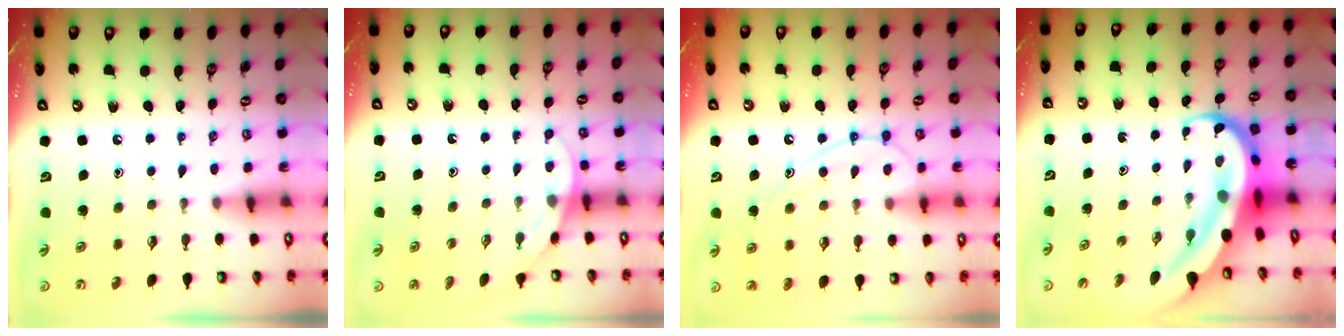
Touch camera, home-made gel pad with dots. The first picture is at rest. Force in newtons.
{"total": 3.9, "press": 3.9, "slide": 0.2}
{"total": 13.2, "press": 13.2, "slide": 1.2}
{"total": 11.3, "press": 11.3, "slide": 1.3}